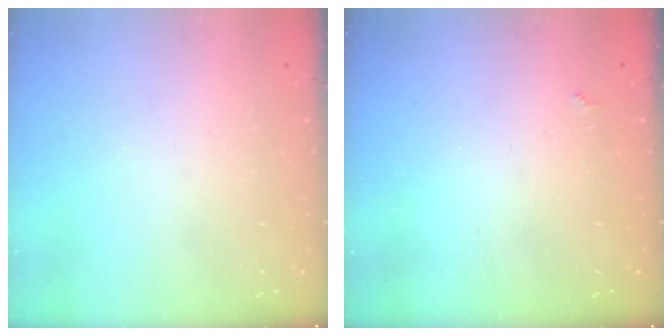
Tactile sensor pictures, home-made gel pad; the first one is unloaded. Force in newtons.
{"total": 1.4, "press": 1.3, "slide": 0.4}